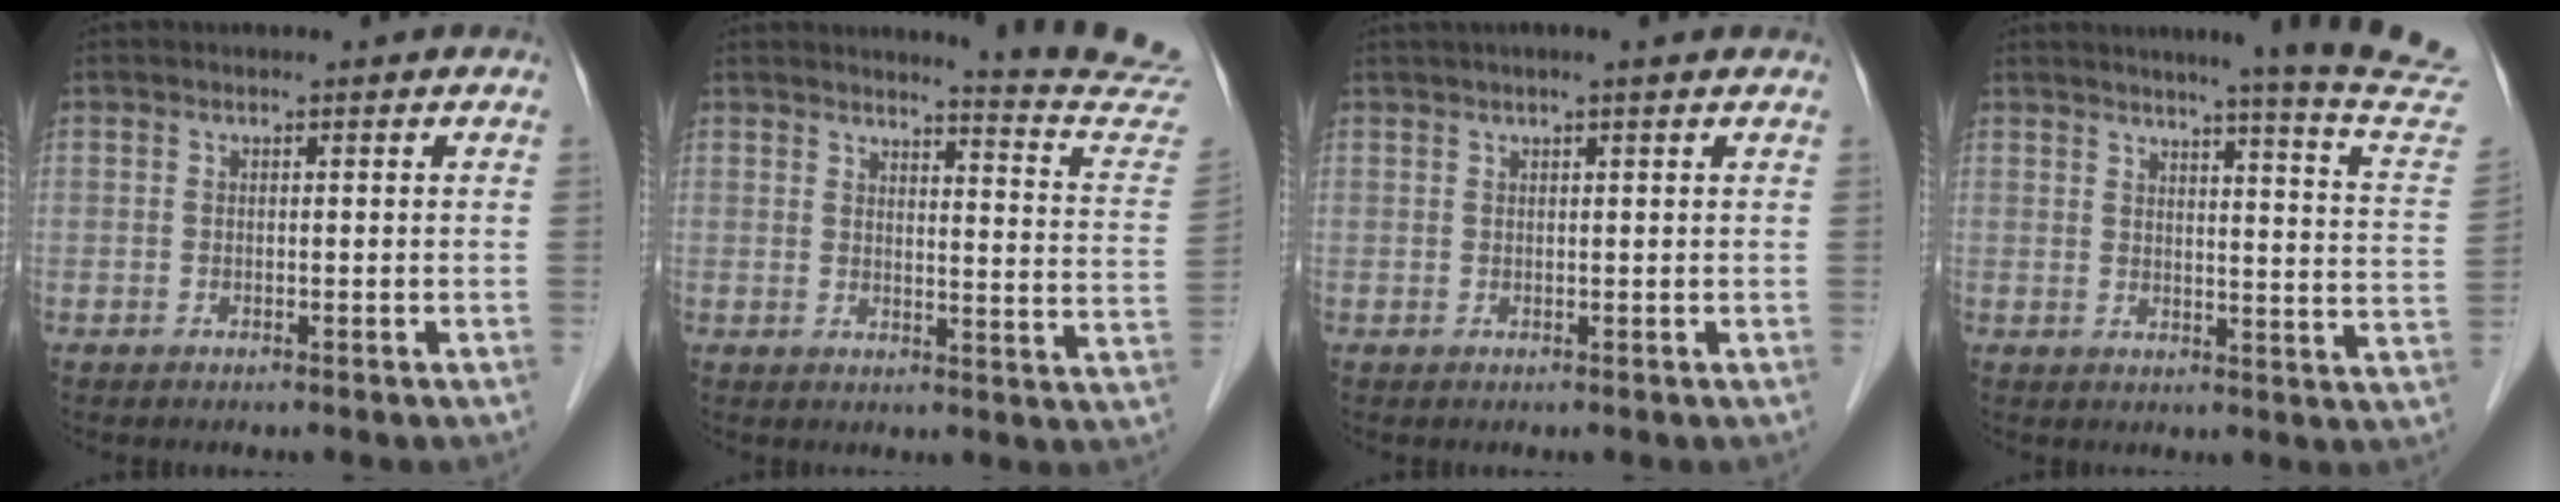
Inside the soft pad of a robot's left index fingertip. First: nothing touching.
{"total": 13.9, "force": [13.8, -1.7, 1.5], "torque": [-0.014, -0.127, 0.133]}
{"total": 4.3, "force": [3.4, -0.2, 2.7], "torque": [-0.038, 0.031, 0.051]}
{"total": 17.0, "force": [15.5, -2.6, 6.6], "torque": [-0.090, -0.103, 0.163]}